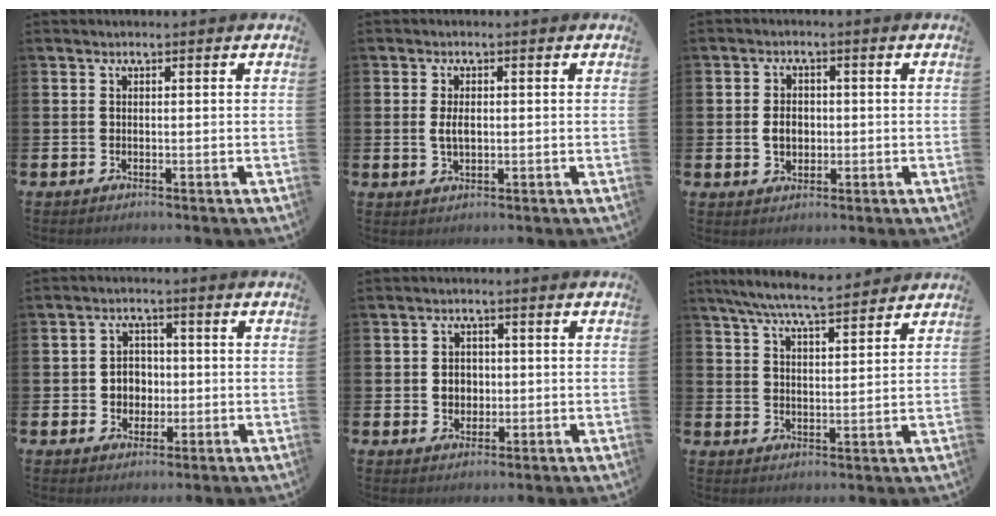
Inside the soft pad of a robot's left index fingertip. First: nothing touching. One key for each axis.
{"total": 2.5, "fx": 0.2, "fy": 1.4, "fz": 2.1, "tx": -0.028, "ty": 0.000, "tz": -0.001}
{"total": 3.3, "fx": -0.1, "fy": 2.6, "fz": 2.0, "tx": -0.022, "ty": 0.000, "tz": -0.010}
{"total": 3.6, "fx": -0.1, "fy": 3.3, "fz": 1.3, "tx": -0.023, "ty": 0.004, "tz": -0.010}
{"total": 2.7, "fx": 0.1, "fy": 2.5, "fz": 1.1, "tx": -0.007, "ty": 0.001, "tz": -0.007}
{"total": 7.3, "fx": 6.8, "fy": 0.7, "fz": 2.6, "tx": -0.061, "ty": -0.033, "tz": 0.120}